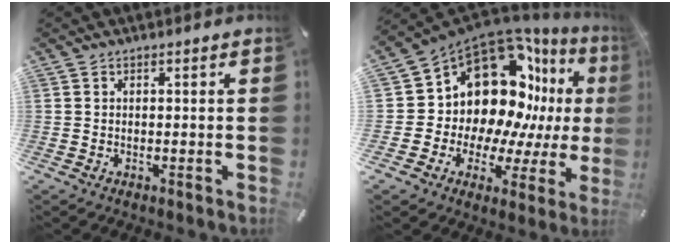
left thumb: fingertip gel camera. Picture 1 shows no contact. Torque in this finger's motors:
{"motor_torque": [2.51, 2.50, 1.86, 0.05, 0.20]}